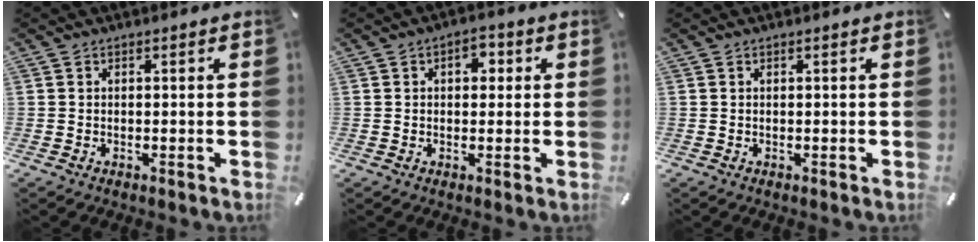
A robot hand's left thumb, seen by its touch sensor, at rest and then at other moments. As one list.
[{"total": 3.9, "force": [0.8, 2.7, 2.7], "torque": [-0.017, -0.004, 0.001]}, {"total": 0.0}]